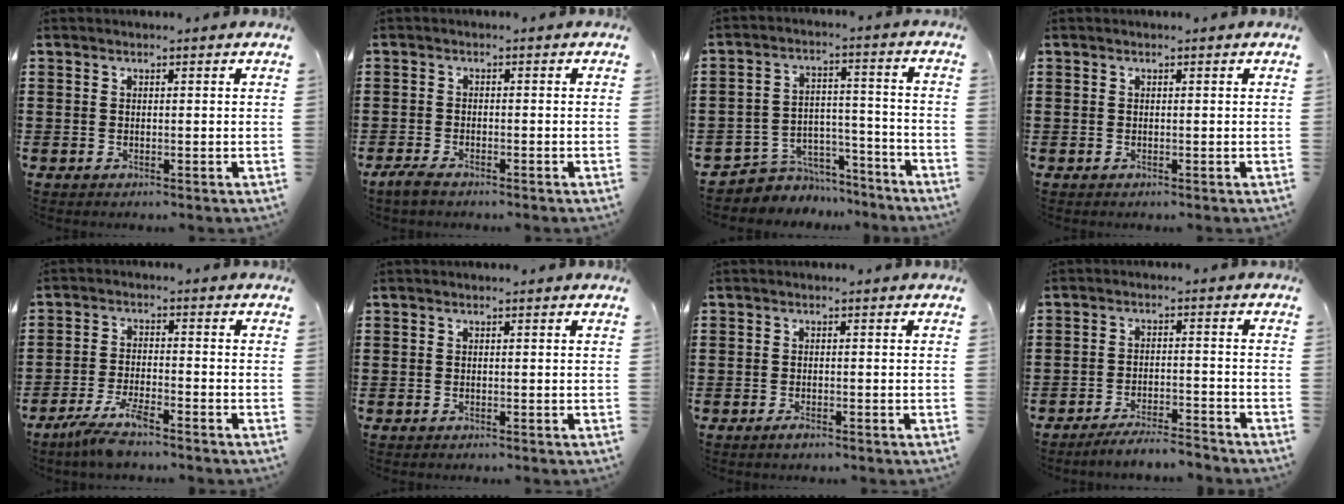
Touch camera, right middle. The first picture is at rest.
{"total": 2.2, "force": [-1.8, 0.8, 1.1], "torque": [-0.028, 0.003, -0.037]}
{"total": 5.6, "force": [-5.0, 2.4, 0.1], "torque": [-0.006, 0.021, -0.104]}
{"total": 0.0}
{"total": 5.4, "force": [-4.2, 0.5, 3.3], "torque": [-0.082, -0.016, -0.083]}
{"total": 0.0}
{"total": 1.1, "force": [-0.9, 0.4, 0.6], "torque": [-0.014, -0.004, -0.016]}
{"total": 4.3, "force": [-4.2, 0.1, 1.0], "torque": [-0.019, 0.002, -0.084]}